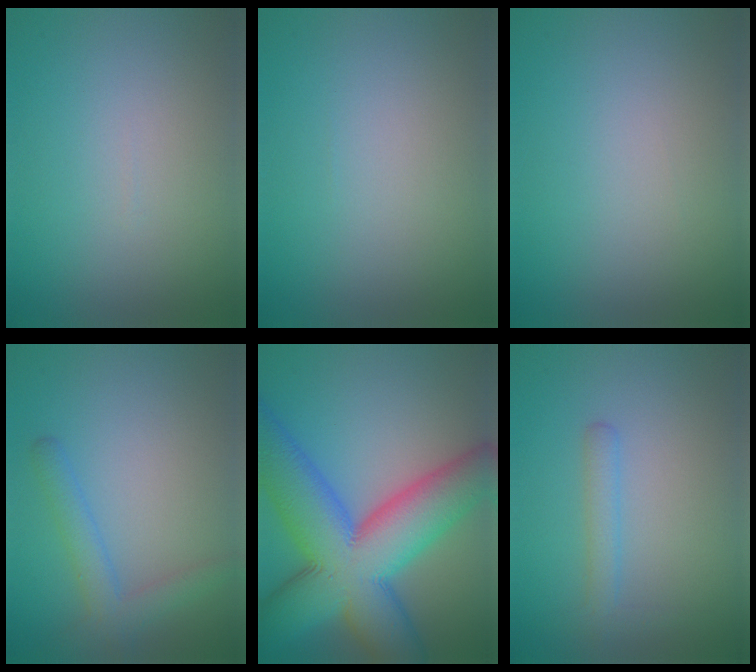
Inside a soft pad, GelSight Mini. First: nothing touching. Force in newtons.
{"total": 0.0}
{"total": 0.0}
{"total": 2.7, "press": 2.7, "slide": 0.1}
{"total": 15.4, "press": 15.4, "slide": 0.6}
{"total": 1.9, "press": 1.9, "slide": 0.2}